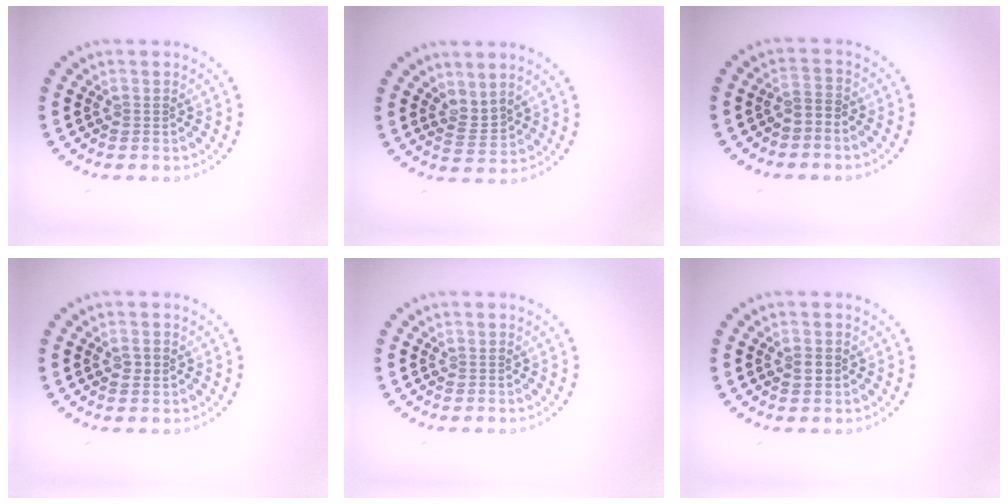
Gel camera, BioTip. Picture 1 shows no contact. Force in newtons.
{"total": 1.8, "press": 1.3, "slide": 1.3}
{"total": 1.2, "press": 0.7, "slide": 1.0}
{"total": 1.0, "press": 1.0, "slide": 0.1}
{"total": 0.0}
{"total": 1.4, "press": 1.4, "slide": 0.2}